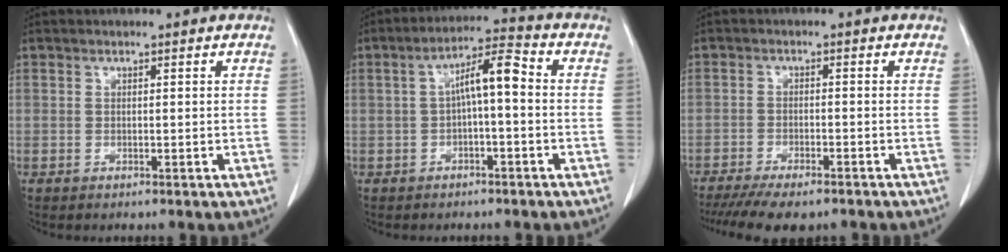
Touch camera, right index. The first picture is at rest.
{"total": 6.7, "force": [0.0, 1.4, 6.5], "torque": [-0.114, 0.029, -0.003]}
{"total": 10.3, "force": [-8.2, 2.9, 5.4], "torque": [-0.079, -0.011, -0.125]}